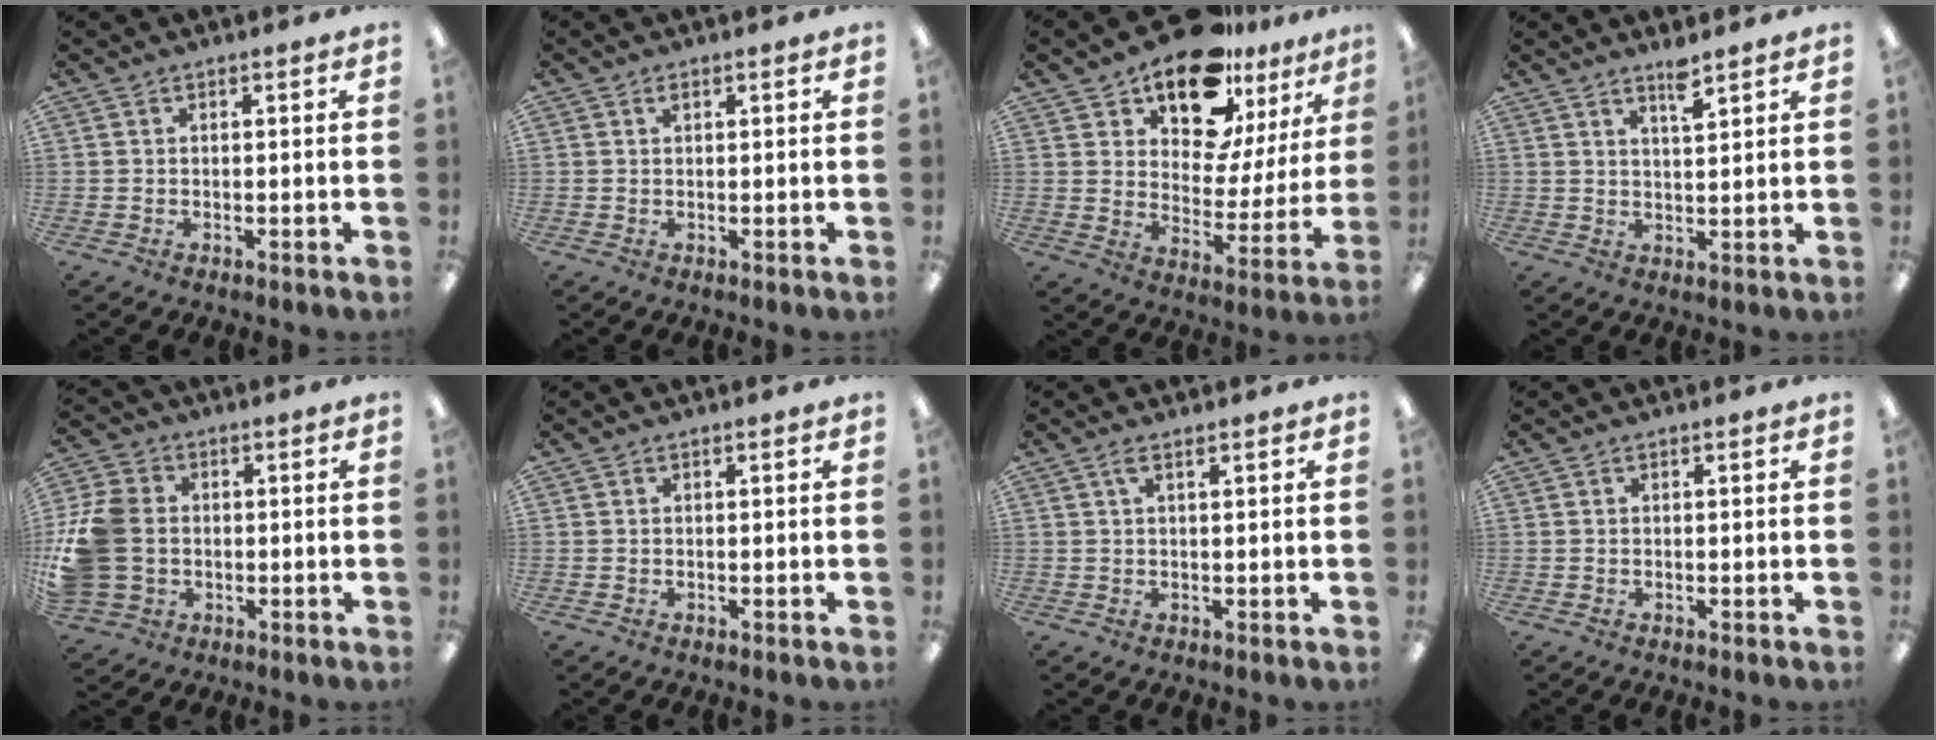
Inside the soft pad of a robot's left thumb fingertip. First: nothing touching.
{"total": 1.0, "force": [0.6, 0.4, 0.7], "torque": [-0.015, 0.003, 0.011]}
{"total": 17.5, "force": [13.8, 8.0, 7.1], "torque": [-0.129, -0.099, 0.246]}
{"total": 4.2, "force": [3.3, 0.8, 2.4], "torque": [-0.039, -0.014, 0.055]}
{"total": 14.6, "force": [-0.5, 11.9, 8.5], "torque": [-0.189, 0.025, -0.005]}
{"total": 0.0}
{"total": 1.9, "force": [1.0, 0.5, 1.5], "torque": [-0.033, 0.004, 0.017]}
{"total": 0.0}